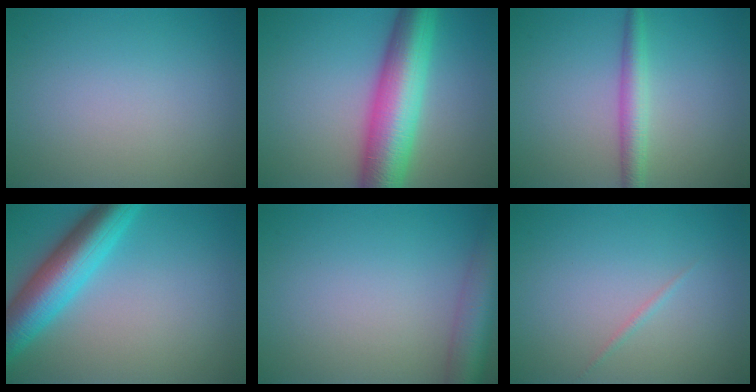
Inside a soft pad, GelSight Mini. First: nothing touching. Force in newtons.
{"total": 9.6, "press": 9.6, "slide": 0.2}
{"total": 2.7, "press": 2.7, "slide": 0.1}
{"total": 7.5, "press": 7.5, "slide": 0.3}
{"total": 5.5, "press": 5.5, "slide": 0.3}
{"total": 0.6, "press": 0.6, "slide": 0.0}